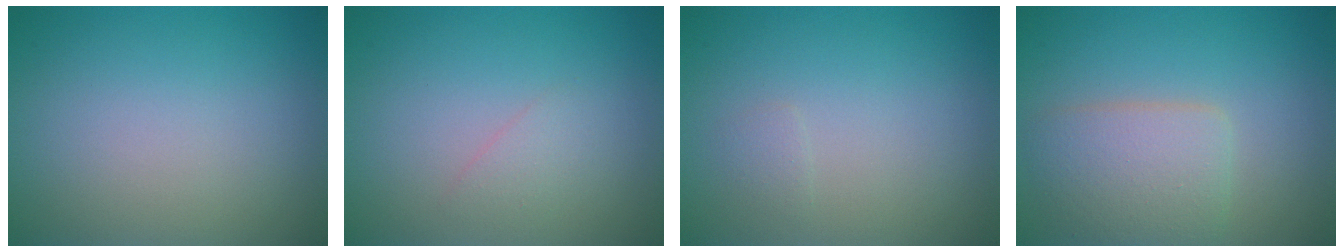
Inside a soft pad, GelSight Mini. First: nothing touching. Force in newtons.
{"total": 1.0, "press": 1.0, "slide": 0.0}
{"total": 0.6, "press": 0.6, "slide": 0.1}
{"total": 4.0, "press": 4.0, "slide": 0.1}